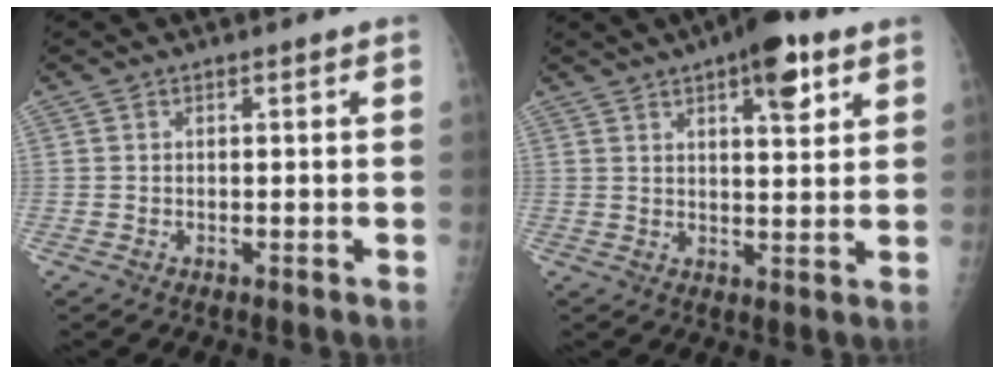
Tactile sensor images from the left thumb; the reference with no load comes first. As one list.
[{"total": 9.9, "force": [5.4, 3.4, 7.6], "torque": [-0.089, -0.020, 0.074]}]